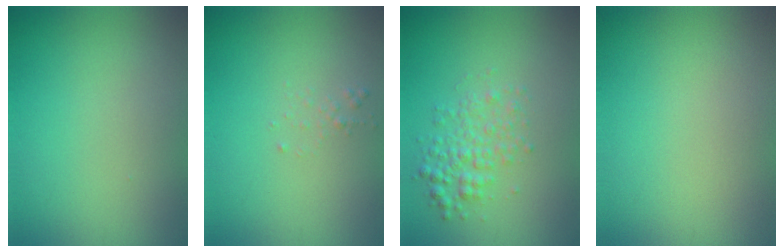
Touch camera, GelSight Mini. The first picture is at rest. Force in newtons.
{"total": 0.6, "press": 0.6, "slide": 0.1}
{"total": 2.6, "press": 2.6, "slide": 0.1}
{"total": 0.0}